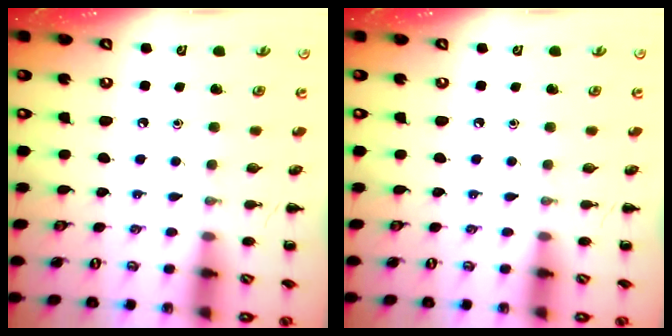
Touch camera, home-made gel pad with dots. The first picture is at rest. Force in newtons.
{"total": 0.0}